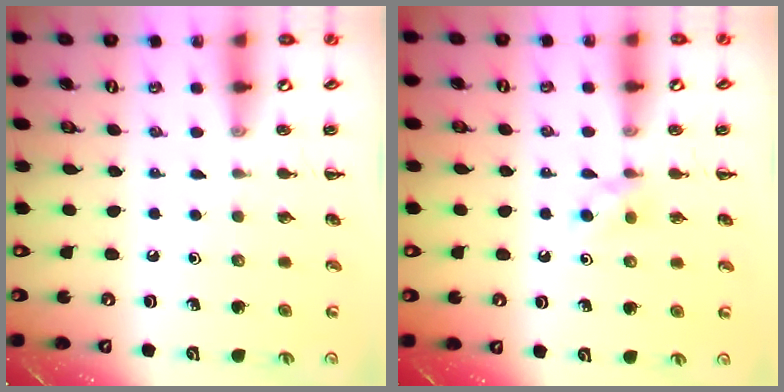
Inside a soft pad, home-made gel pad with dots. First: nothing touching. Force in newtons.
{"total": 3.5, "press": 3.4, "slide": 1.1}